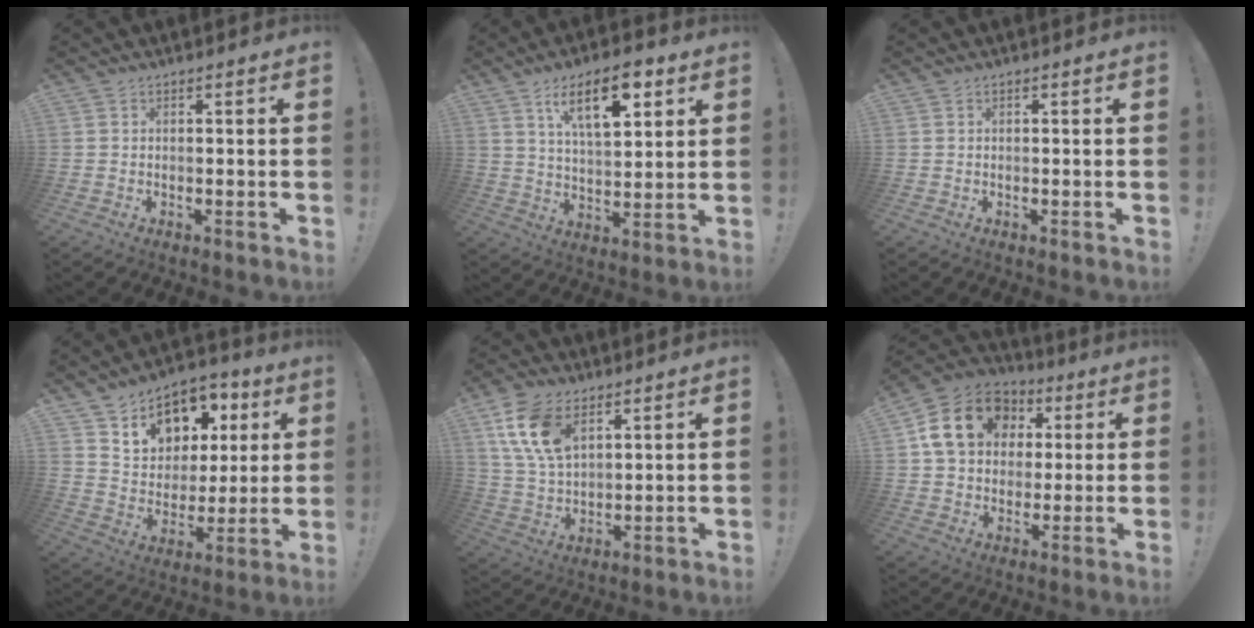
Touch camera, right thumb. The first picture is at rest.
{"total": 13.7, "force": [6.9, 5.8, 10.4], "torque": [-0.156, -0.020, 0.113]}
{"total": 0.0}
{"total": 12.6, "force": [7.4, 9.1, 4.7], "torque": [-0.062, -0.053, 0.137]}
{"total": 14.4, "force": [7.0, 8.8, 9.0], "torque": [-0.176, -0.018, 0.135]}
{"total": 17.5, "force": [5.6, 13.5, 9.6], "torque": [-0.155, 0.000, 0.111]}